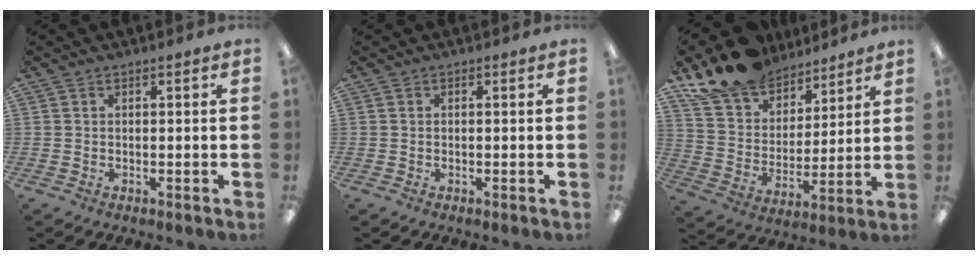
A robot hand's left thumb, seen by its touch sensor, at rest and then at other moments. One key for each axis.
{"total": 0.0}
{"total": 17.3, "fx": 14.6, "fy": 8.2, "fz": 4.5, "tx": -0.095, "ty": -0.111, "tz": 0.271}